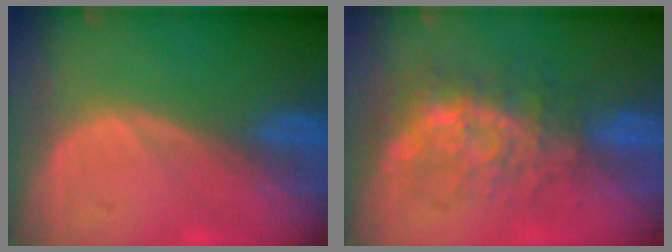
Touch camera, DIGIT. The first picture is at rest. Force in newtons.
{"total": 8.9, "press": 7.5, "slide": 4.7}